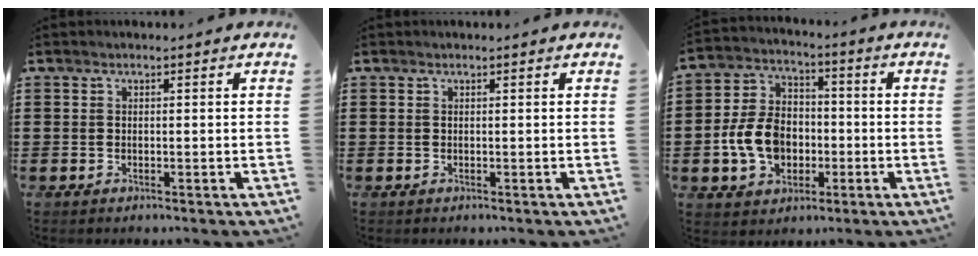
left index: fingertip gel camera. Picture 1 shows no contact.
{"total": 0.0}
{"total": 9.3, "force": [-2.2, 7.1, 5.5], "torque": [-0.145, 0.015, -0.045]}